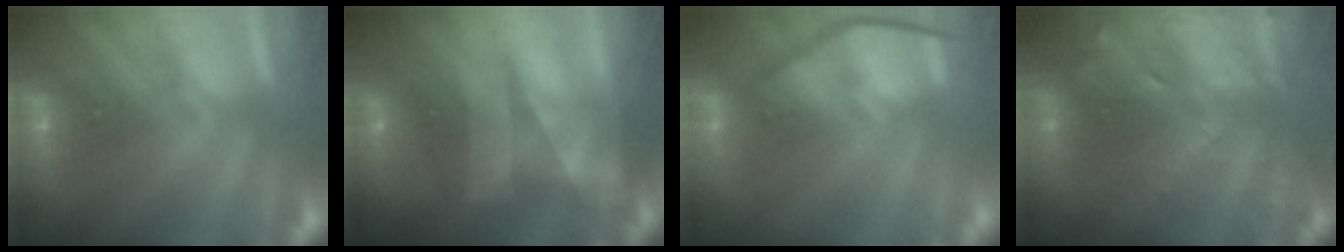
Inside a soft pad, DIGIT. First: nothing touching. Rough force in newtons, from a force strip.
{"total": 4.7}
{"total": 4.5}
{"total": 7.5}